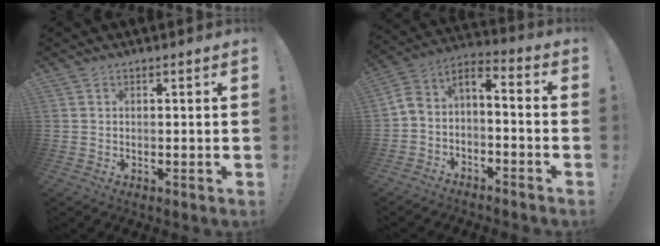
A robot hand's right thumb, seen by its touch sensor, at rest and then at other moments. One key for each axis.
{"total": 5.3, "fx": -4.5, "fy": 1.9, "fz": 2.0, "tx": -0.040, "ty": 0.014, "tz": -0.087}